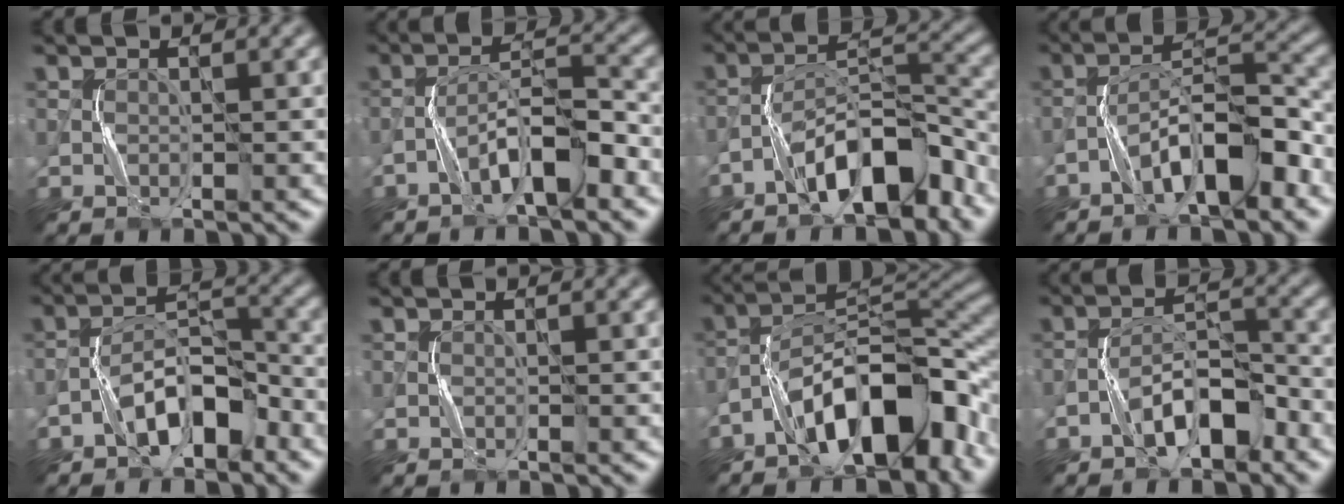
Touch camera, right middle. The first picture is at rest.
{"total": 5.2, "force": [-3.1, 1.2, 4.0], "torque": [-0.068, 0.019, -0.055]}
{"total": 7.6, "force": [-4.7, 2.7, 5.3], "torque": [-0.081, 0.019, -0.084]}
{"total": 6.5, "force": [-3.8, 1.8, 4.9], "torque": [-0.082, 0.023, -0.068]}
{"total": 5.6, "force": [-3.3, 2.4, 3.8], "torque": [-0.055, 0.020, -0.061]}
{"total": 0.0}
{"total": 10.7, "force": [-6.0, 4.1, 7.8], "torque": [-0.111, 0.022, -0.113]}
{"total": 4.9, "force": [-3.0, 1.9, 3.3], "torque": [-0.048, 0.018, -0.054]}